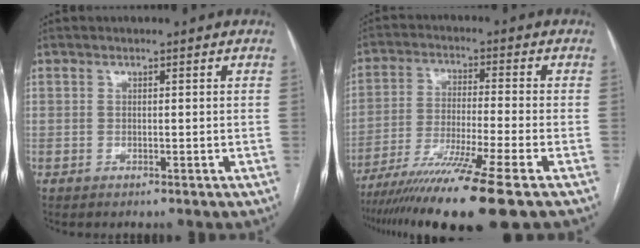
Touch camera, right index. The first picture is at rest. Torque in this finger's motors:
{"motor_torque": [1.49, -0.65, 1.05, 0.21]}